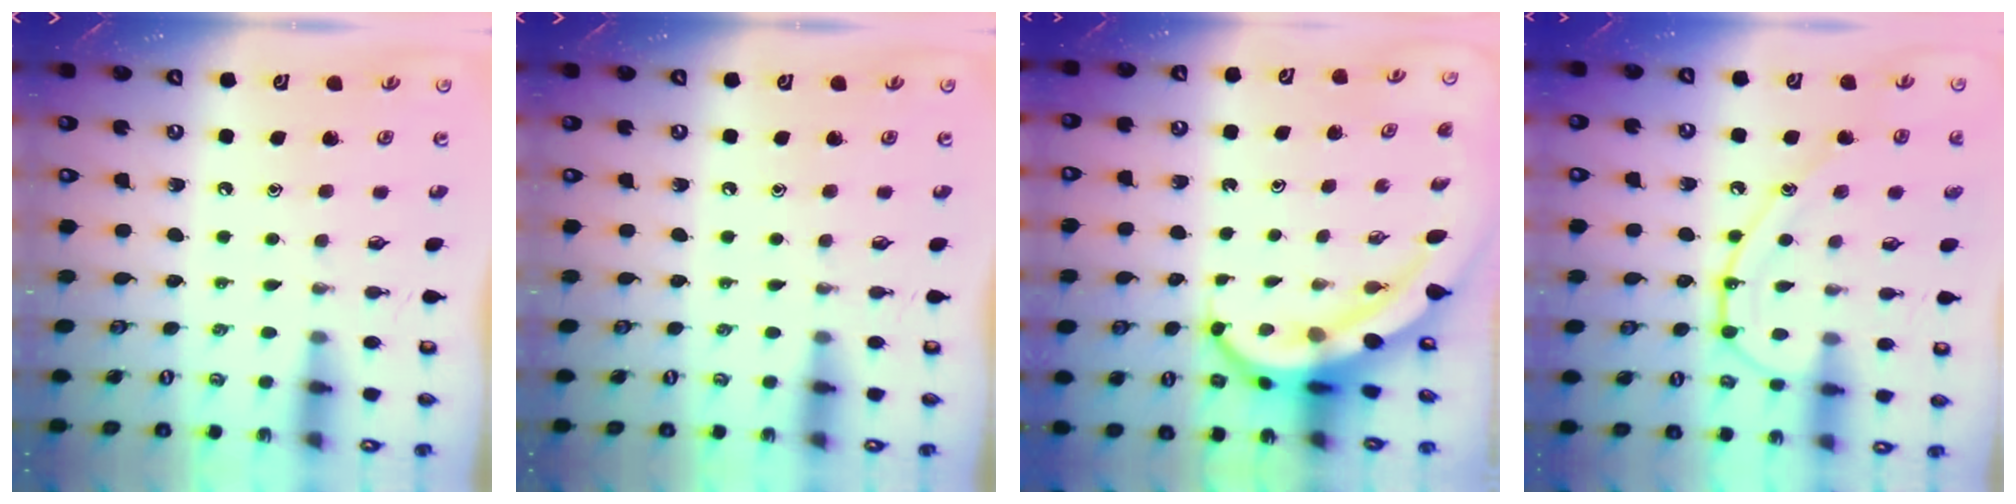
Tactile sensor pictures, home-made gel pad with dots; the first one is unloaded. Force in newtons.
{"total": 0.0}
{"total": 9.5, "press": 9.4, "slide": 1.2}
{"total": 11.3, "press": 11.3, "slide": 0.5}